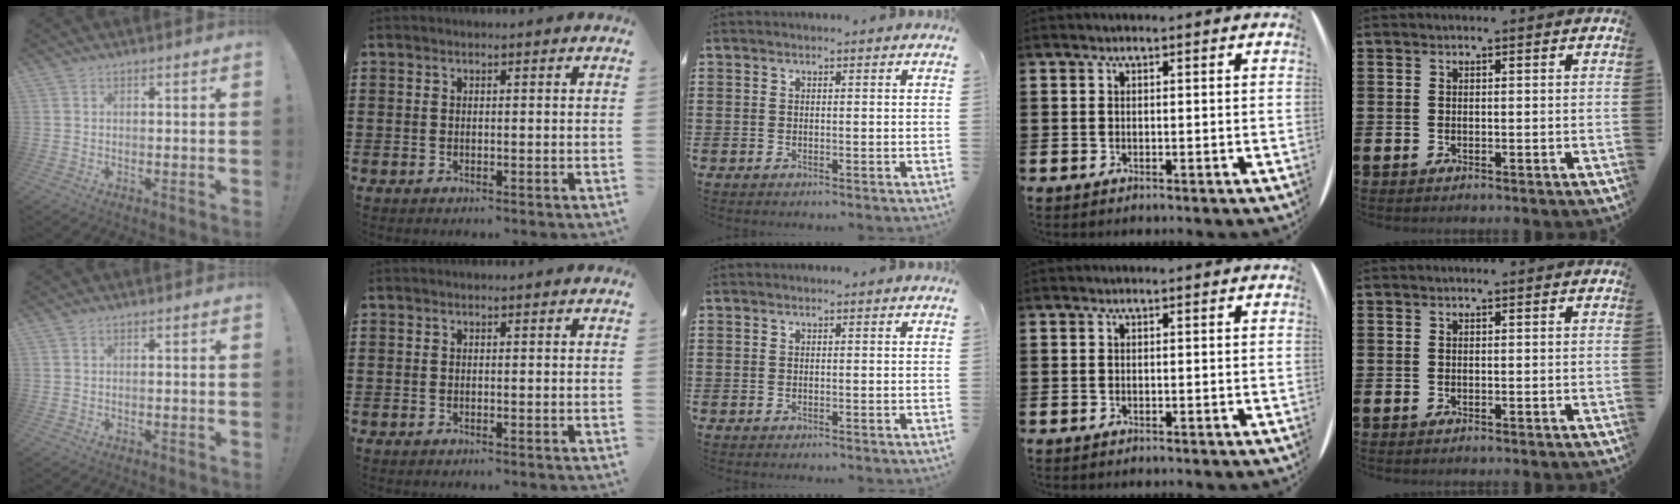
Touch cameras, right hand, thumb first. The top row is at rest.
{}